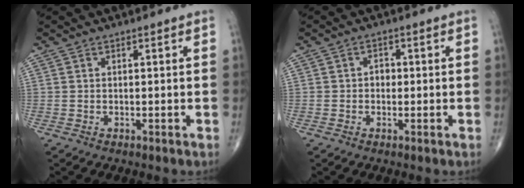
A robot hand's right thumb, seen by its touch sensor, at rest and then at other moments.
{"total": 1.9, "force": [-0.2, 1.6, 1.0], "torque": [-0.003, 0.006, -0.006]}